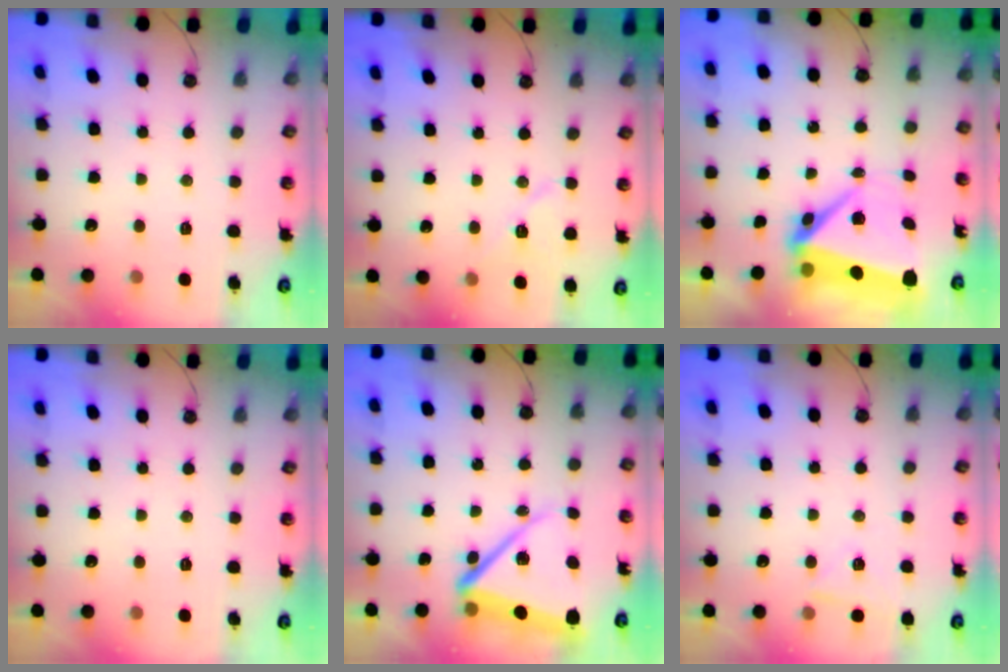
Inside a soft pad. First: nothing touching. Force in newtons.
{"total": 8.3, "press": 8.2, "slide": 1.4}
{"total": 8.6, "press": 8.4, "slide": 1.9}
{"total": 0.0}
{"total": 14.9, "press": 14.8, "slide": 1.4}
{"total": 4.5, "press": 4.4, "slide": 0.4}